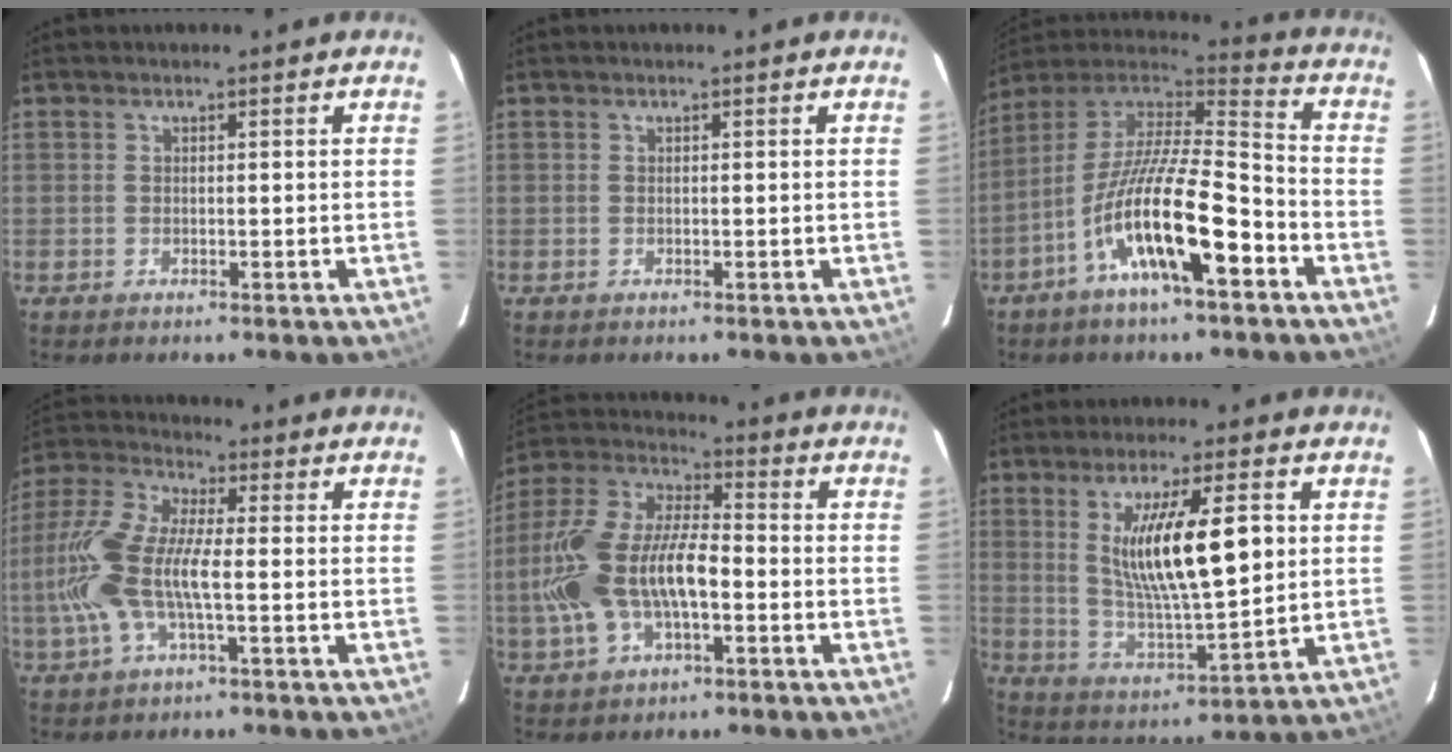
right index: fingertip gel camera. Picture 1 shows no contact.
{"total": 0.0}
{"total": 19.1, "force": [-9.1, 4.7, 16.2], "torque": [-0.291, -0.022, -0.171]}
{"total": 13.8, "force": [-2.0, 4.3, 13.0], "torque": [-0.281, 0.004, -0.043]}
{"total": 17.4, "force": [-3.6, 8.1, 15.0], "torque": [-0.320, 0.006, -0.067]}
{"total": 15.4, "force": [3.5, 3.3, 14.6], "torque": [-0.255, -0.010, 0.075]}